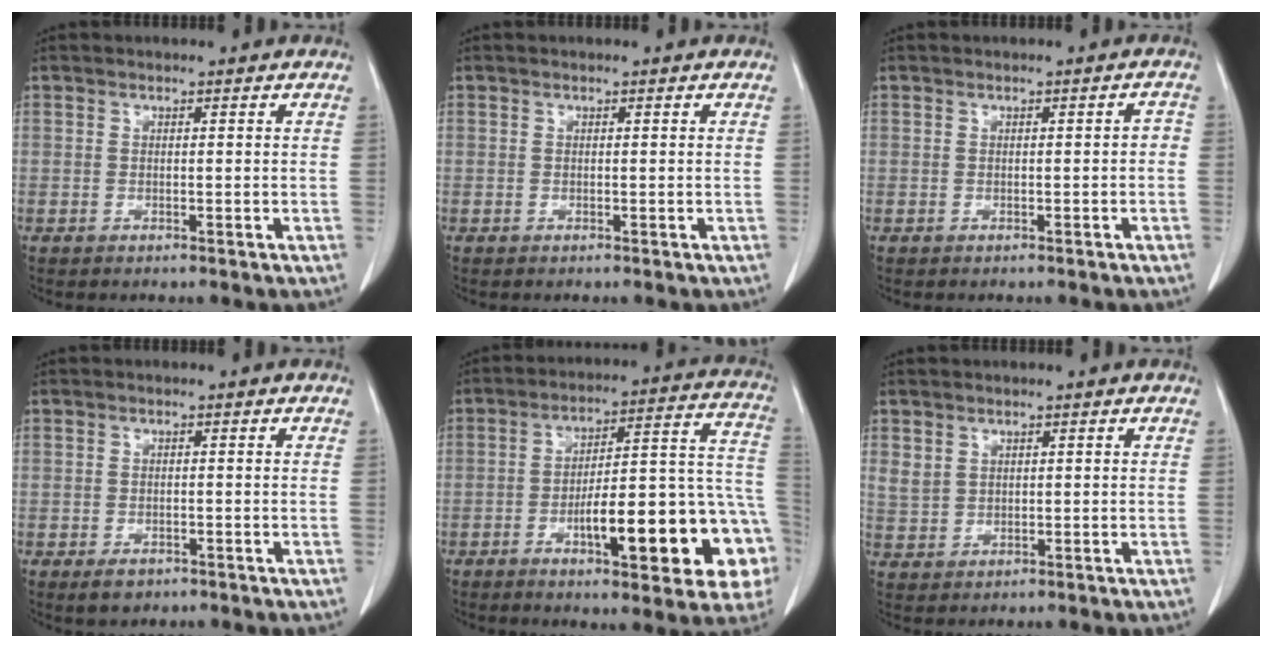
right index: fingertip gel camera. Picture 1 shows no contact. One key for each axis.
{"total": 0.0}
{"total": 1.1, "fx": -0.4, "fy": 0.5, "fz": 0.9, "tx": -0.006, "ty": 0.004, "tz": -0.006}
{"total": 2.3, "fx": -1.4, "fy": 1.4, "fz": 1.1, "tx": -0.019, "ty": -0.001, "tz": -0.013}
{"total": 21.6, "fx": -6.9, "fy": 4.8, "fz": 19.9, "tx": -0.192, "ty": 0.036, "tz": -0.085}
{"total": 2.7, "fx": 1.4, "fy": 2.1, "fz": 0.8, "tx": -0.015, "ty": 0.001, "tz": 0.037}